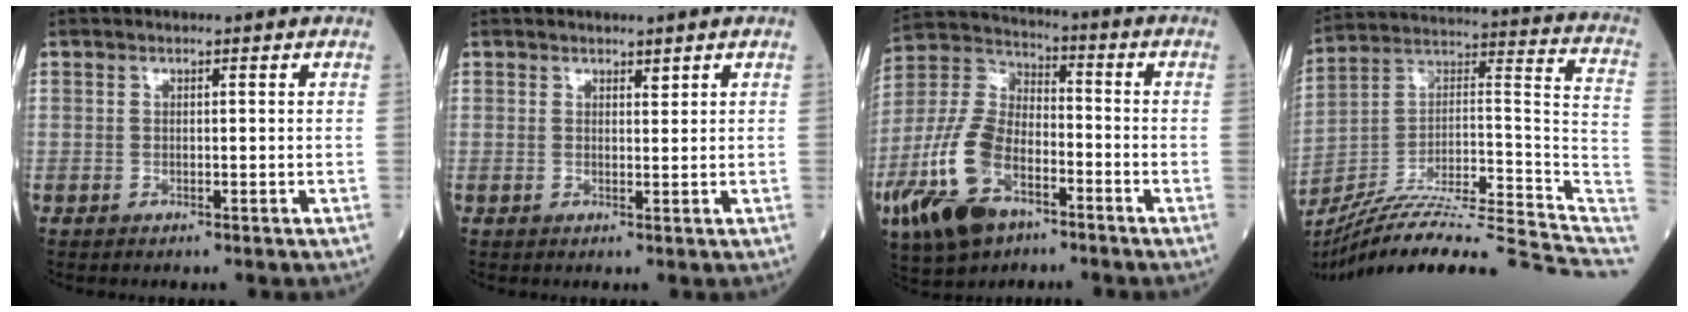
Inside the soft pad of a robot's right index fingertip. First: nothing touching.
{"total": 0.9, "force": [0.8, 0.2, 0.2], "torque": [-0.009, 0.000, 0.015]}
{"total": 15.9, "force": [-7.7, 7.9, 11.4], "torque": [-0.261, -0.005, -0.143]}
{"total": 27.5, "force": [-24.3, 0.8, 12.9], "torque": [-0.137, 0.019, -0.367]}